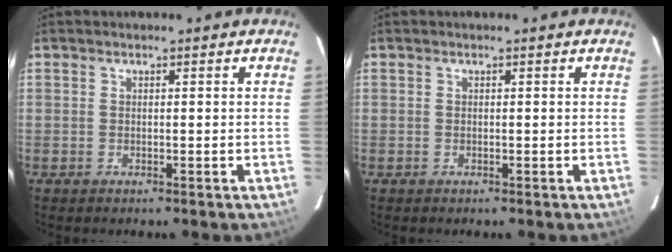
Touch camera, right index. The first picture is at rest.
{"total": 0.0}